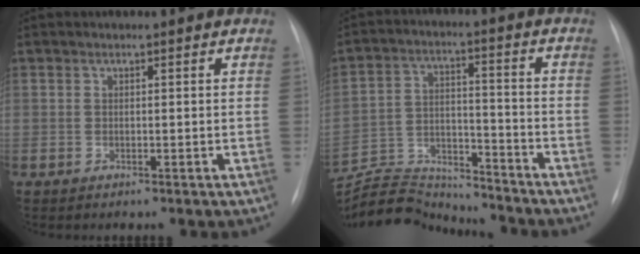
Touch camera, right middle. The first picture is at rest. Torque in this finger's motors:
{"motor_torque": [-0.34, -0.48, -0.02, -0.01]}